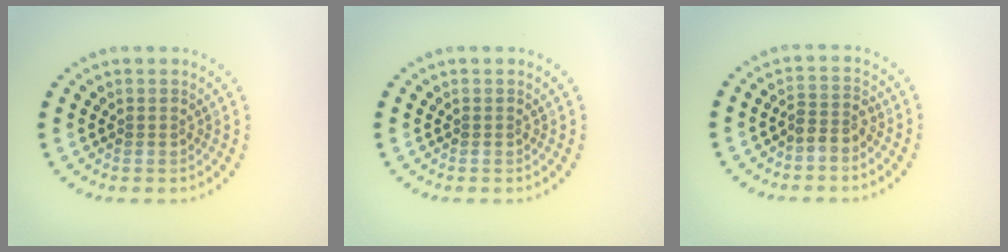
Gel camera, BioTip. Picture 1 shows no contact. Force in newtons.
{"total": 0.0}
{"total": 2.0, "press": 1.6, "slide": 1.2}